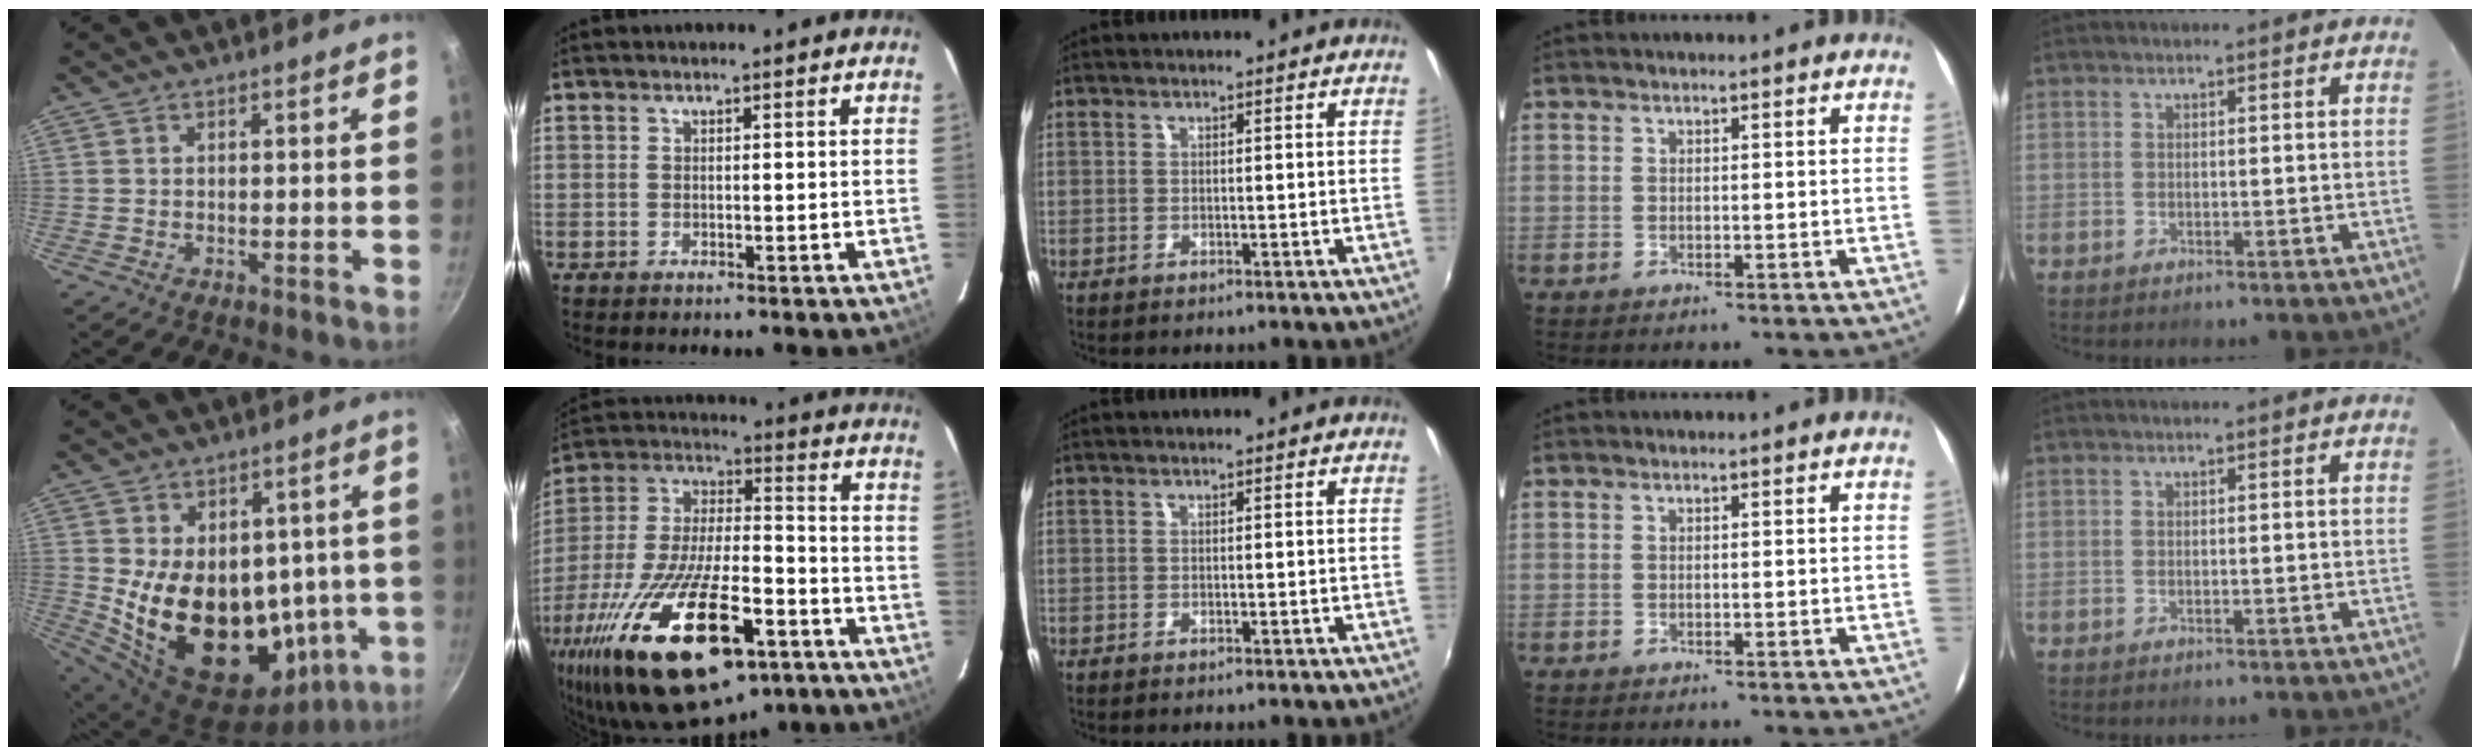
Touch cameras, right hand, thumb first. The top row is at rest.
{"thumb": {"total": 23.3, "force": [-0.1, 15.6, 17.3], "torque": [-0.255, -0.023, 0.028]}, "index": {"total": 31.9, "force": [-18.1, 12.9, 22.9], "torque": [-0.463, -0.043, -0.289]}}